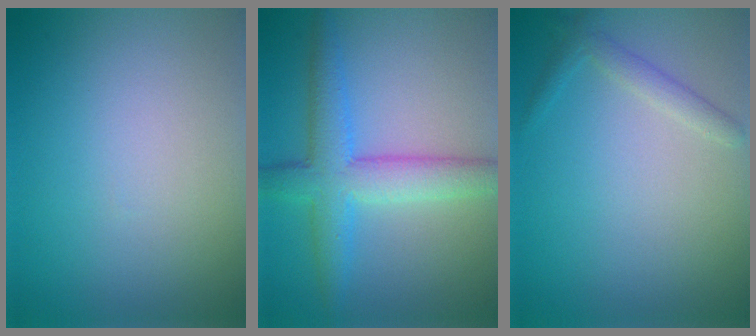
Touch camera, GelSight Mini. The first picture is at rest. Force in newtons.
{"total": 5.5, "press": 5.5, "slide": 0.1}
{"total": 1.5, "press": 1.5, "slide": 0.1}